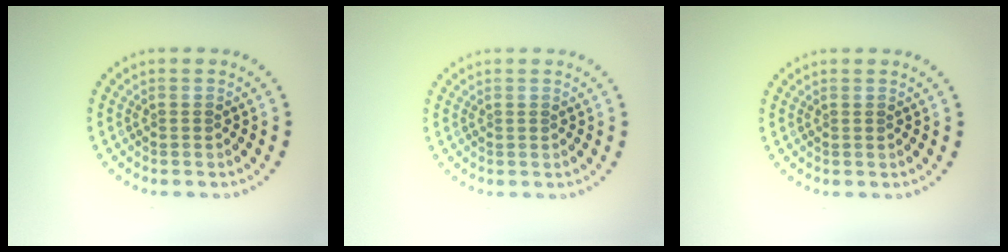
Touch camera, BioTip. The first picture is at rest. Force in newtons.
{"total": 0.0}
{"total": 0.0}